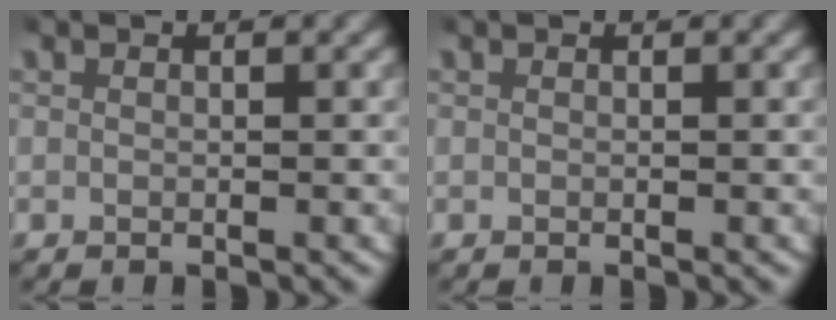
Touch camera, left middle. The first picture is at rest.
{"total": 0.0}